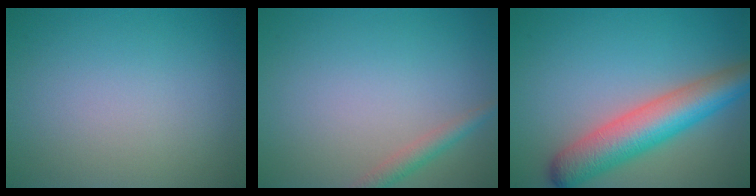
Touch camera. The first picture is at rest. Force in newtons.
{"total": 1.8, "press": 1.8, "slide": 0.1}
{"total": 7.2, "press": 7.2, "slide": 0.3}